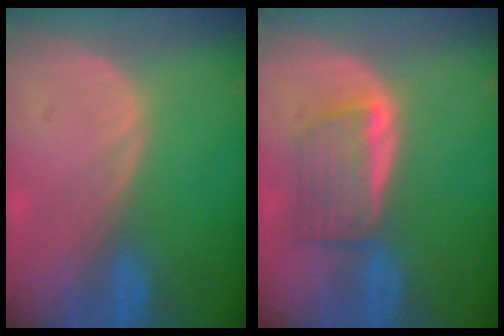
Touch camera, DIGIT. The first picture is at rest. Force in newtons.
{"total": 5.6, "press": 5.5, "slide": 1.4}